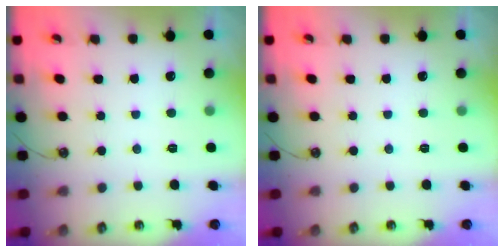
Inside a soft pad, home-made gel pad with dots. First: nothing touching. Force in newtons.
{"total": 0.0}